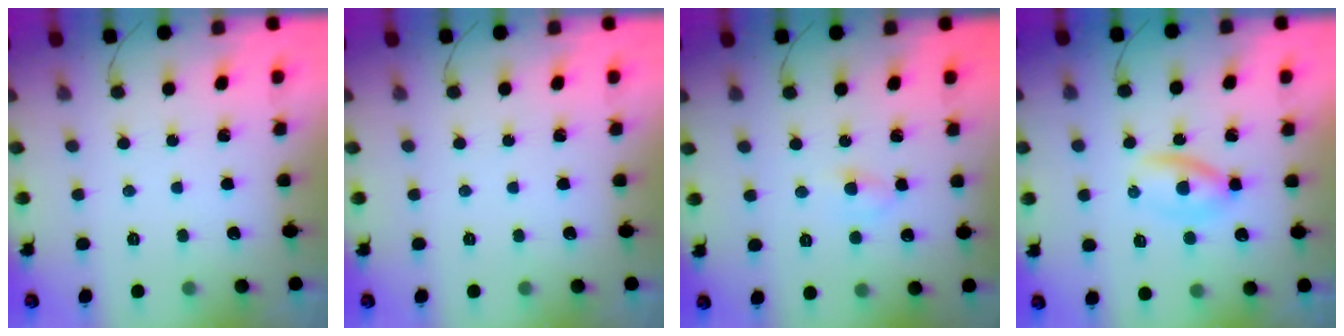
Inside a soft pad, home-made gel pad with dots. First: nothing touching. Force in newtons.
{"total": 0.0}
{"total": 3.4, "press": 3.3, "slide": 1.1}
{"total": 3.6, "press": 3.5, "slide": 0.7}